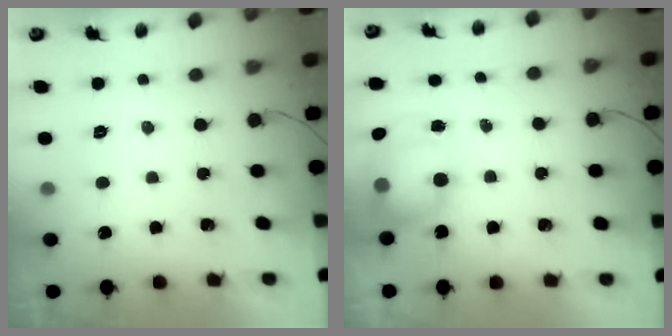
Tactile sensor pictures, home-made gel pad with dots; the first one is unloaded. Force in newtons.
{"total": 7.4, "press": 7.3, "slide": 1.1}